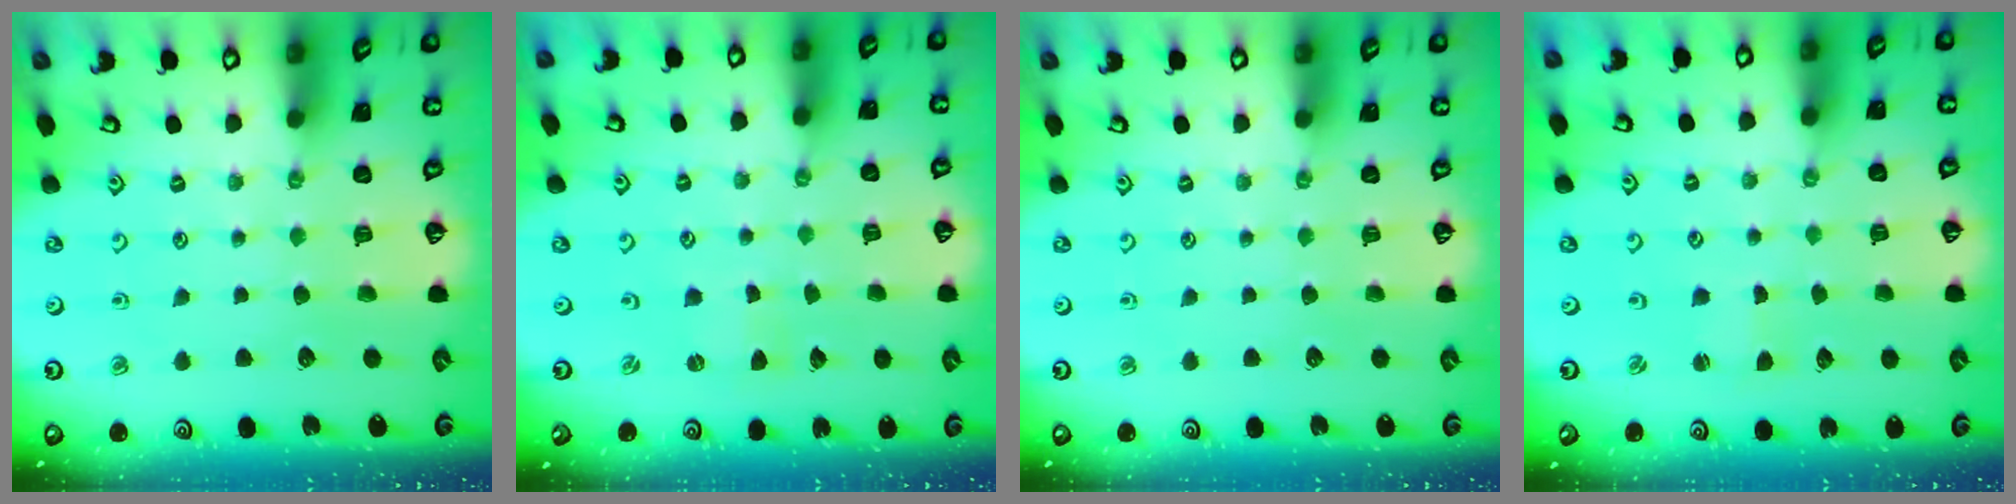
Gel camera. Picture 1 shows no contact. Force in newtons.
{"total": 0.0}
{"total": 0.0}
{"total": 1.1, "press": 1.1, "slide": 0.1}